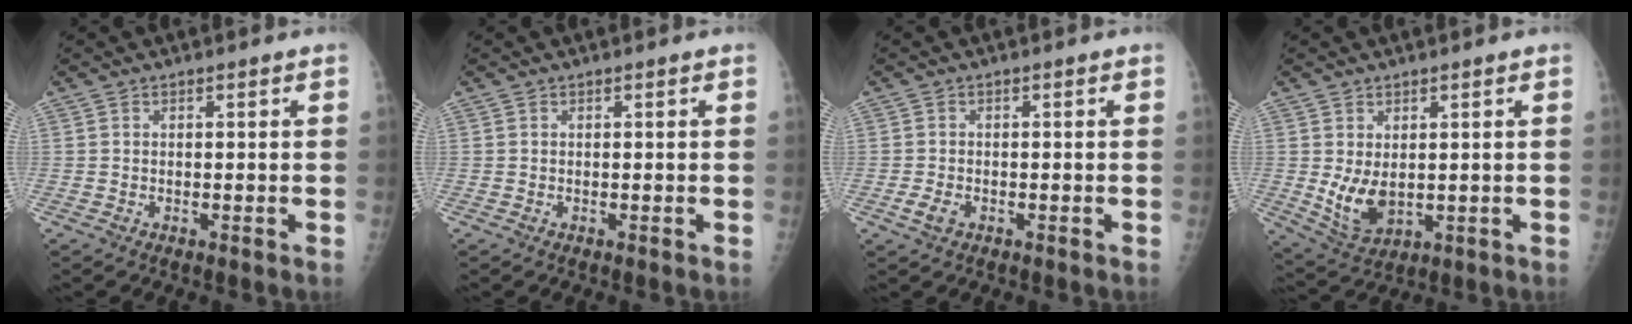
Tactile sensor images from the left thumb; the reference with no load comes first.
{"total": 0.0}
{"total": 2.4, "force": [-1.0, 1.6, 1.6], "torque": [-0.032, 0.000, -0.018]}
{"total": 6.8, "force": [0.4, 4.3, 5.2], "torque": [-0.084, -0.019, 0.026]}